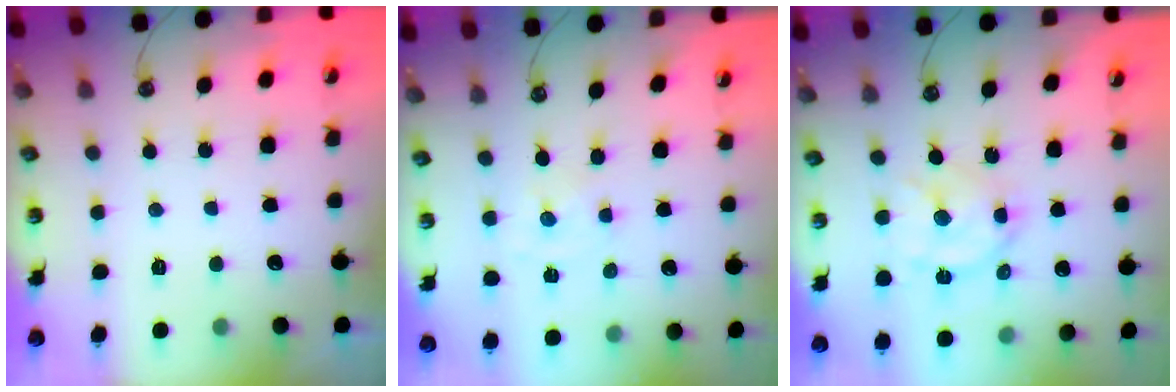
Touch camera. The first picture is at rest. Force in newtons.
{"total": 0.0}
{"total": 11.9, "press": 11.9, "slide": 0.8}